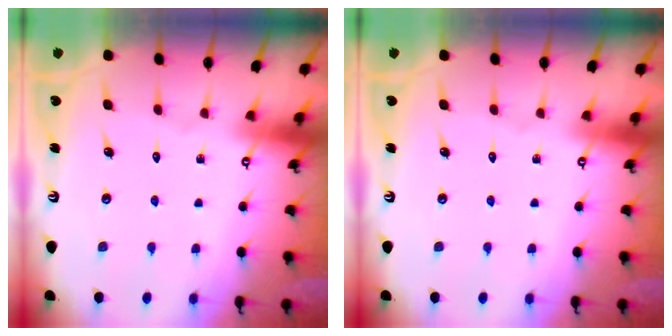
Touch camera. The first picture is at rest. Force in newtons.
{"total": 0.0}